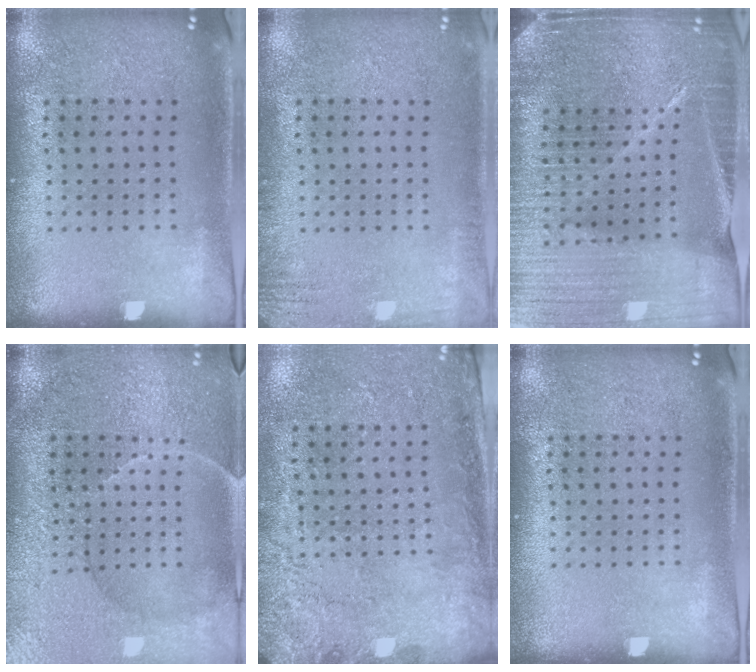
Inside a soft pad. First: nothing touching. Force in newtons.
{"total": 1.7, "press": 1.7, "slide": 0.2}
{"total": 5.1, "press": 4.6, "slide": 2.3}
{"total": 3.8, "press": 3.6, "slide": 1.3}
{"total": 2.6, "press": 2.1, "slide": 1.5}
{"total": 0.0}